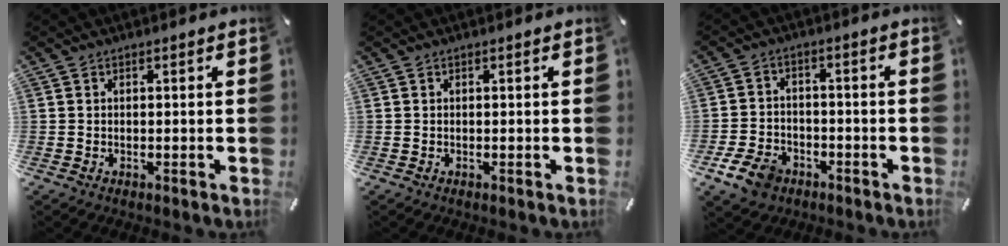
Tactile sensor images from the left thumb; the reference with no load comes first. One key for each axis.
{"total": 0.0}
{"total": 7.6, "fx": -4.1, "fy": 5.3, "fz": 3.5, "tx": -0.067, "ty": 0.020, "tz": -0.079}